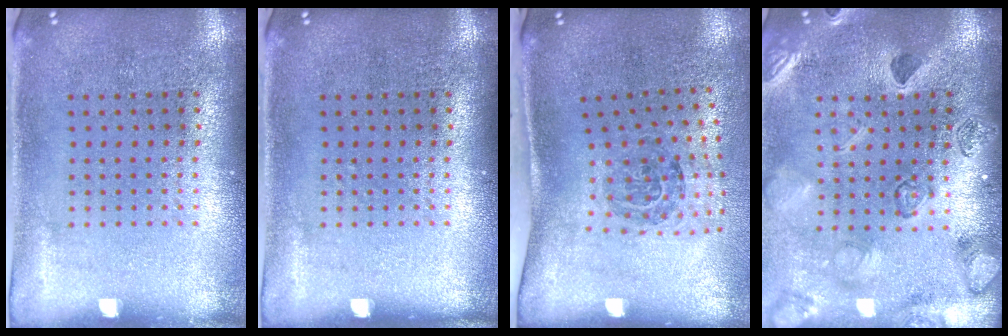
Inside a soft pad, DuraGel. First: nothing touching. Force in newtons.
{"total": 0.0}
{"total": 1.7, "press": 1.2, "slide": 1.2}
{"total": 2.4, "press": 2.4, "slide": 0.3}